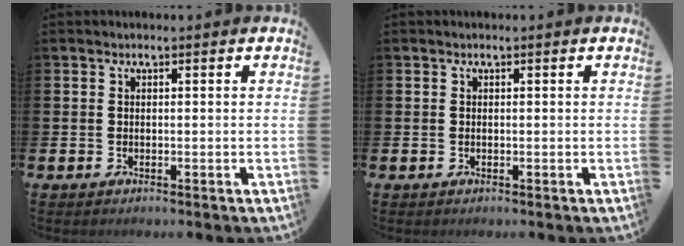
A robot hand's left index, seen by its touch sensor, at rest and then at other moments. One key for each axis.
{"total": 0.0}